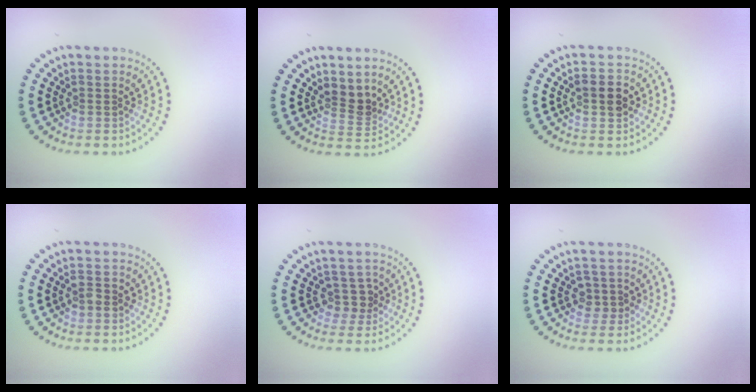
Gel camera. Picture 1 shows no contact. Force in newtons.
{"total": 2.4, "press": 1.8, "slide": 1.5}
{"total": 2.7, "press": 2.7, "slide": 0.2}
{"total": 1.4, "press": 1.4, "slide": 0.0}
{"total": 2.0, "press": 1.6, "slide": 1.2}
{"total": 1.5, "press": 1.3, "slide": 0.7}